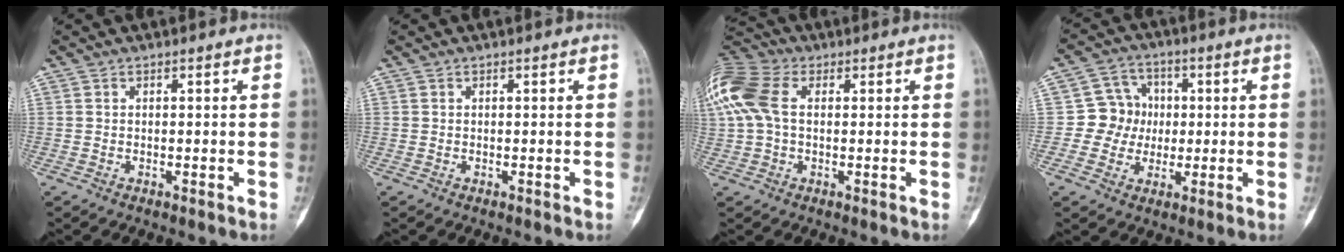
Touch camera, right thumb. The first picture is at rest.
{"total": 0.0}
{"total": 13.8, "force": [2.7, 9.1, 10.1], "torque": [-0.254, 0.030, 0.045]}
{"total": 7.7, "force": [-0.1, 7.4, 2.2], "torque": [0.008, 0.017, -0.009]}